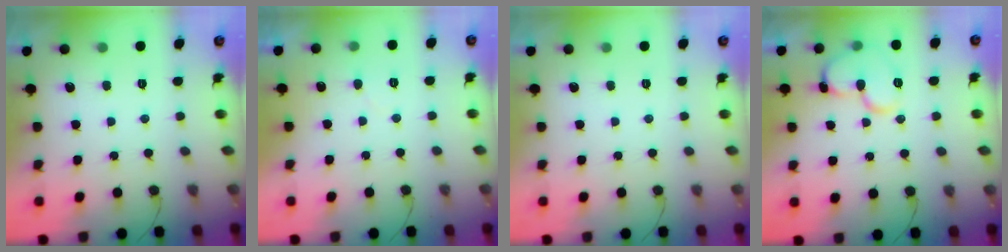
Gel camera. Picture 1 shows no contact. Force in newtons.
{"total": 4.0, "press": 4.0, "slide": 0.5}
{"total": 0.0}
{"total": 12.8, "press": 12.7, "slide": 1.7}